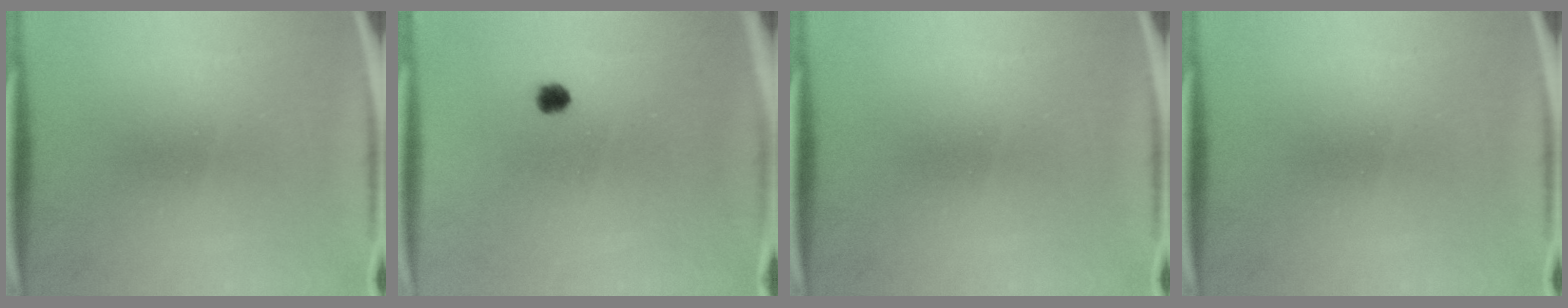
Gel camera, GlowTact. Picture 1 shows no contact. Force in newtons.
{"total": 1.7}
{"total": 0.0}
{"total": 0.0}